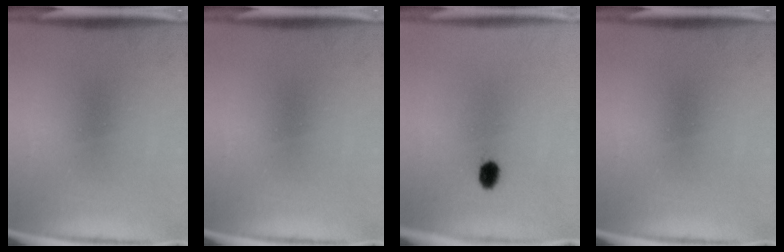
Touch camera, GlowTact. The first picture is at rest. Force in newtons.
{"total": 0.0}
{"total": 2.7}
{"total": 0.0}